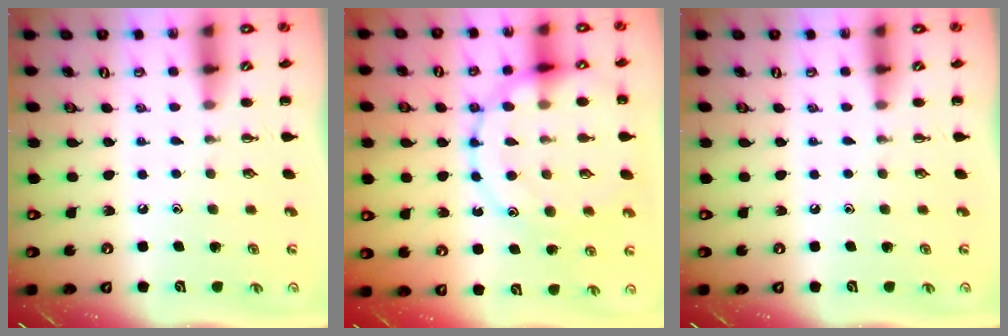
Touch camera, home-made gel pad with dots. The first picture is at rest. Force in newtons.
{"total": 18.7, "press": 18.7, "slide": 1.0}
{"total": 0.0}